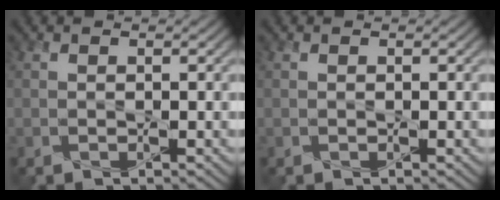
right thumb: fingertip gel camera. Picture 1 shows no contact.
{"total": 0.0}